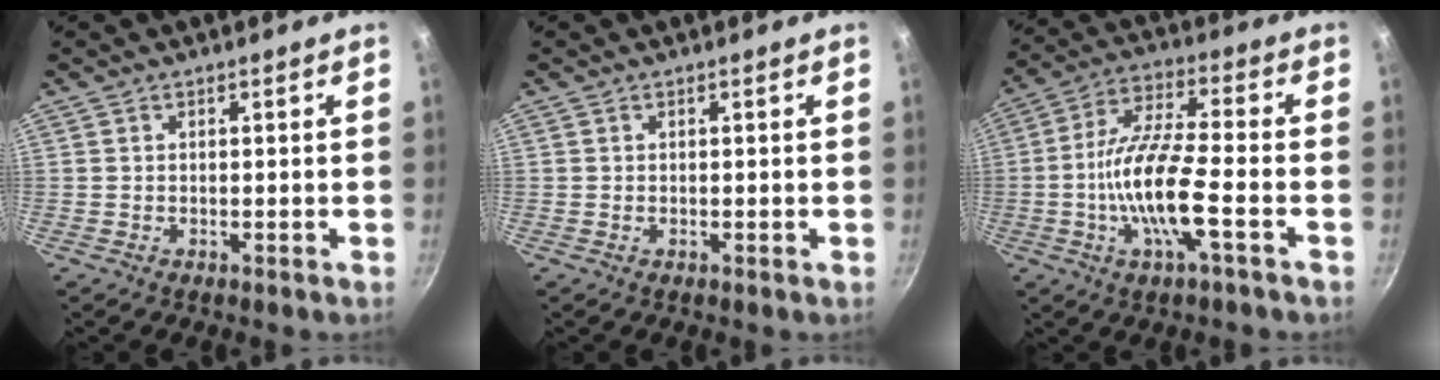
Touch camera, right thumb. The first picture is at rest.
{"total": 0.0}
{"total": 13.5, "force": [-3.9, 3.2, 12.6], "torque": [-0.246, 0.030, -0.083]}